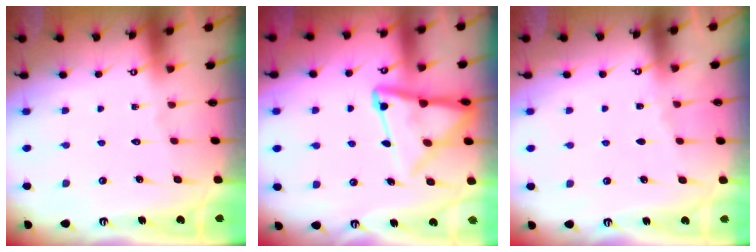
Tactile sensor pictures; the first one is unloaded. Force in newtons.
{"total": 12.7, "press": 12.6, "slide": 1.2}
{"total": 2.1, "press": 2.1, "slide": 0.3}